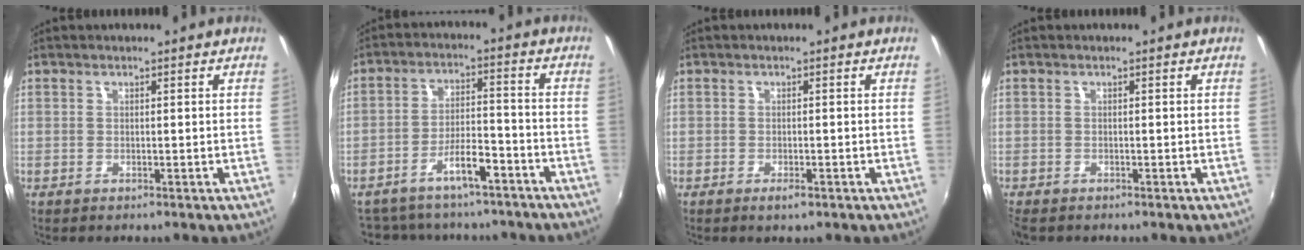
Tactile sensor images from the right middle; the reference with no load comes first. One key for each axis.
{"total": 12.8, "fx": -10.4, "fy": 4.4, "fz": 5.9, "tx": -0.119, "ty": 0.023, "tz": -0.150}
{"total": 1.7, "fx": -1.0, "fy": 0.6, "fz": 1.2, "tx": -0.024, "ty": -0.005, "tz": -0.016}
{"total": 1.6, "fx": -1.4, "fy": 0.7, "fz": 0.6, "tx": -0.015, "ty": -0.010, "tz": -0.024}